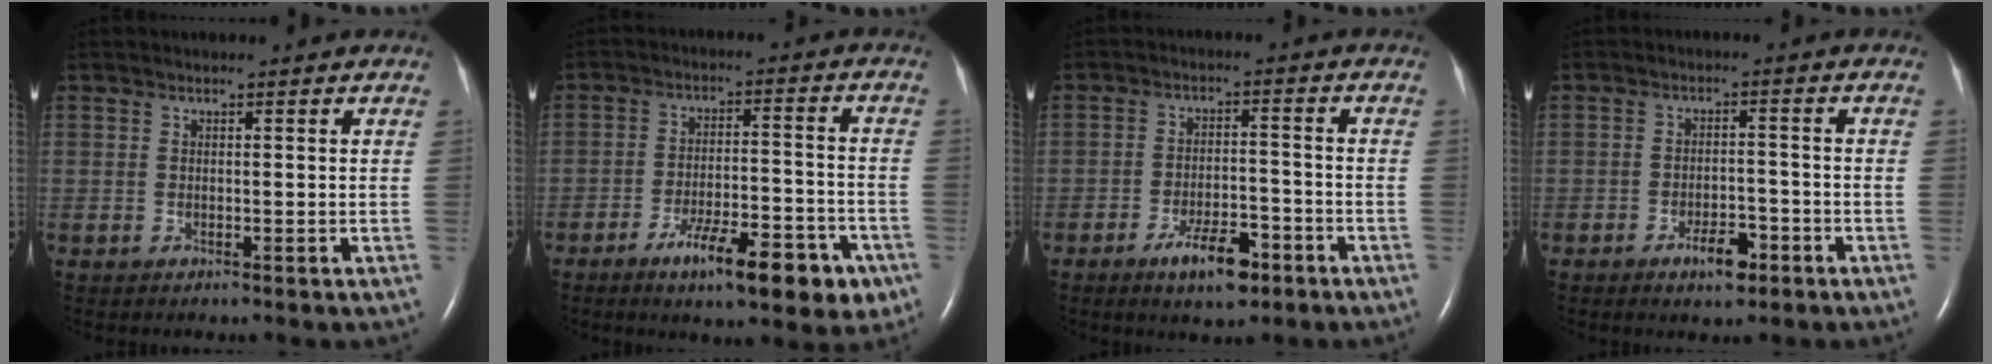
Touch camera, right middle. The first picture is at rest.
{"total": 12.7, "force": [-7.3, 3.4, 9.8], "torque": [-0.139, 0.004, -0.104]}
{"total": 6.9, "force": [-4.3, 2.3, 4.9], "torque": [-0.087, -0.002, -0.067]}
{"total": 4.4, "force": [-2.7, 1.7, 3.0], "torque": [-0.050, 0.003, -0.040]}